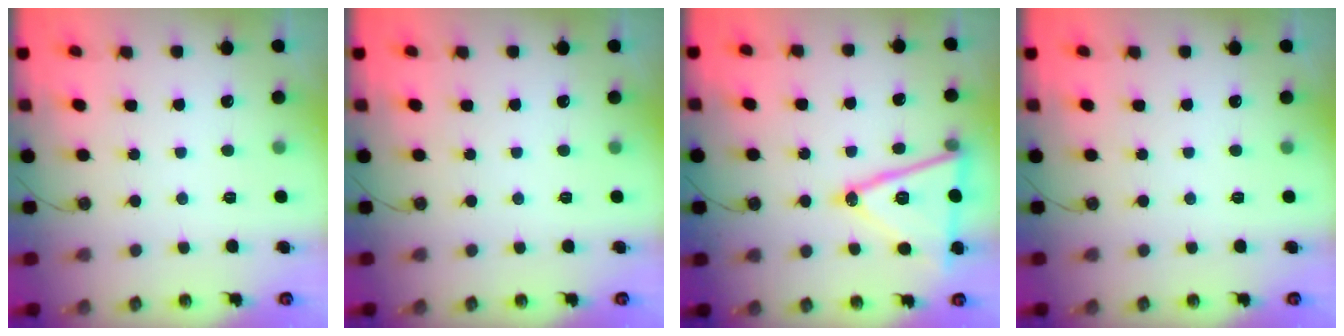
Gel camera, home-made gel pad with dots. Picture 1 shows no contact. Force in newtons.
{"total": 0.0}
{"total": 18.6, "press": 18.3, "slide": 3.3}
{"total": 0.0}